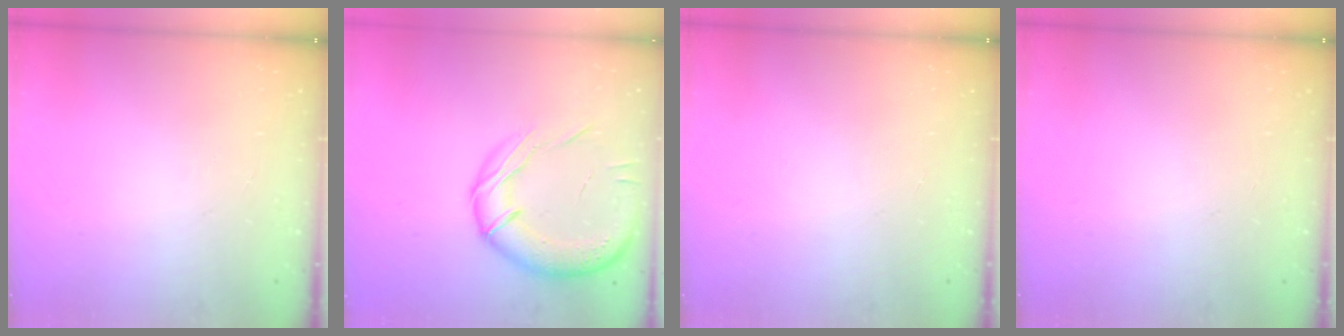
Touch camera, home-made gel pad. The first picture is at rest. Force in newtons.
{"total": 17.7, "press": 17.4, "slide": 3.2}
{"total": 0.0}
{"total": 0.0}